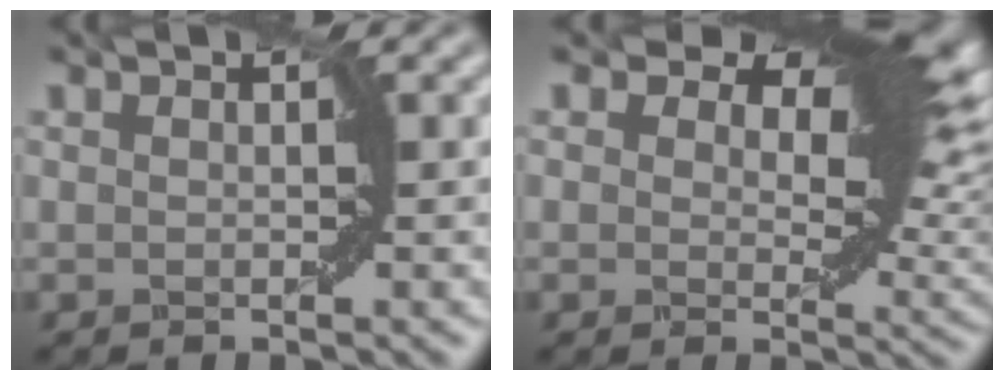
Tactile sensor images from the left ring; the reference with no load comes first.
{"total": 11.3, "force": [5.8, 5.6, 8.0], "torque": [-0.102, 0.002, 0.087]}